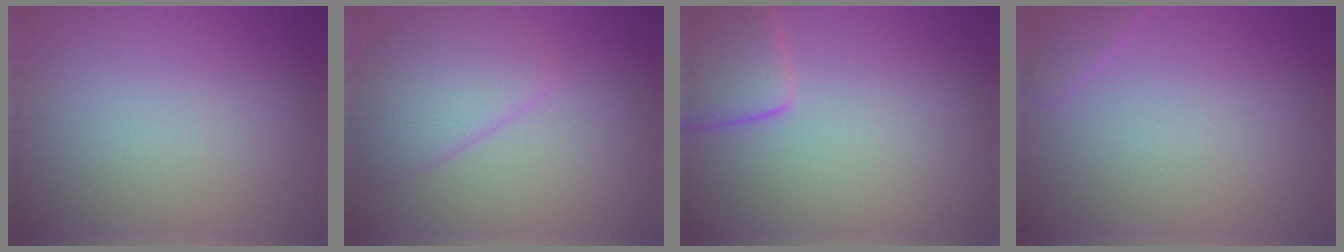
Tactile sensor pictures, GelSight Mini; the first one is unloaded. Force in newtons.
{"total": 4.2, "press": 4.2, "slide": 0.3}
{"total": 4.1, "press": 4.1, "slide": 0.3}
{"total": 1.3, "press": 1.3, "slide": 0.1}